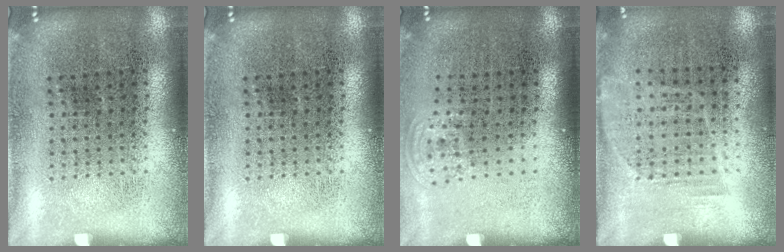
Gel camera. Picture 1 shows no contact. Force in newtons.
{"total": 0.0}
{"total": 0.8, "press": 0.6, "slide": 0.4}
{"total": 1.1, "press": 0.8, "slide": 0.7}